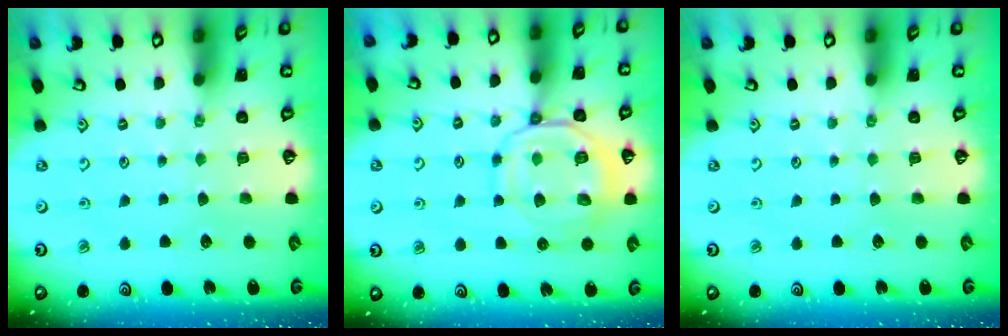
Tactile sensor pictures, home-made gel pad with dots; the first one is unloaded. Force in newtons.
{"total": 11.7, "press": 11.6, "slide": 1.2}
{"total": 0.0}